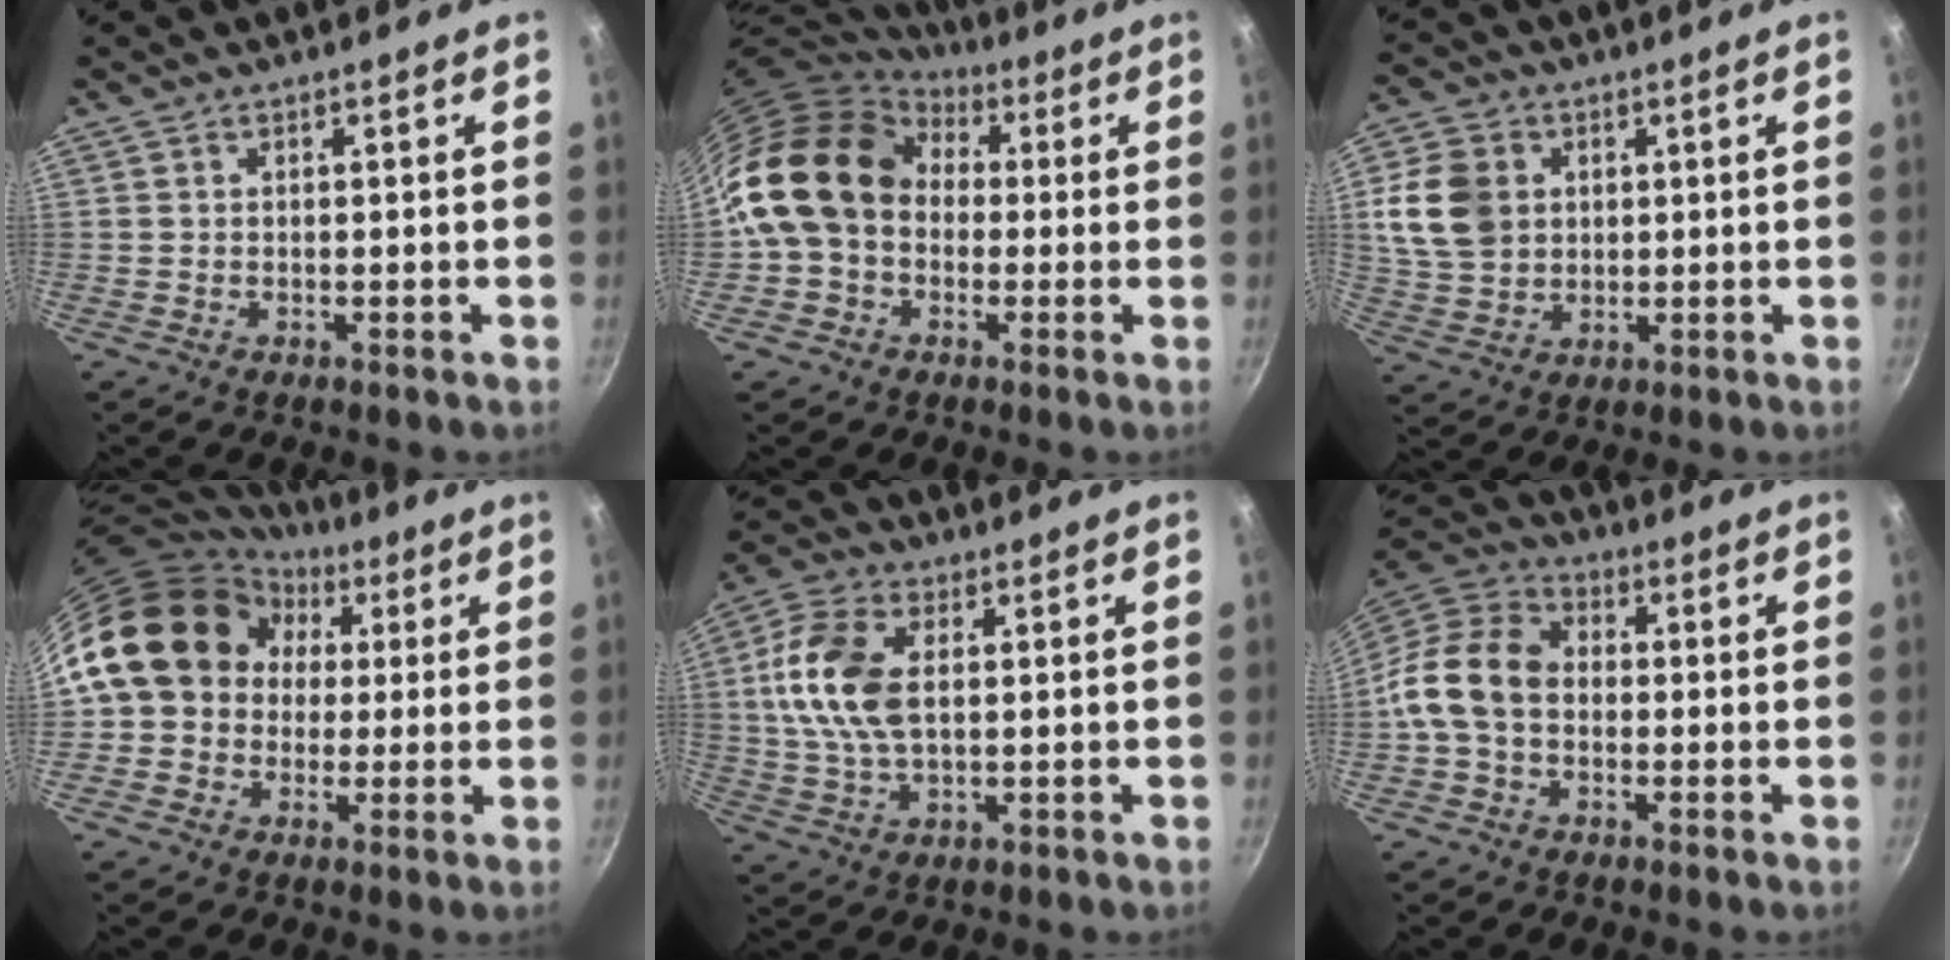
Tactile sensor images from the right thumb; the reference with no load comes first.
{"total": 17.5, "force": [2.2, 13.9, 10.5], "torque": [-0.178, 0.038, 0.026]}
{"total": 11.3, "force": [2.3, 9.1, 6.3], "torque": [-0.102, 0.001, 0.048]}
{"total": 16.2, "force": [3.1, 13.6, 8.3], "torque": [-0.111, 0.033, 0.041]}
{"total": 12.7, "force": [1.7, 7.5, 10.1], "torque": [-0.196, 0.011, 0.025]}
{"total": 12.8, "force": [-1.1, 9.5, 8.5], "torque": [-0.136, 0.034, -0.044]}